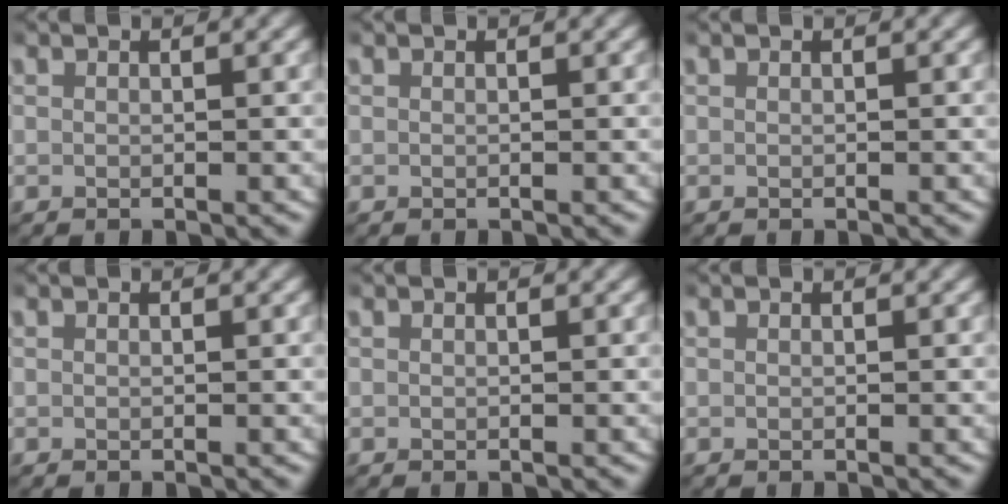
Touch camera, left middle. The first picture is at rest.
{"total": 0.0}
{"total": 0.0}
{"total": 0.0}
{"total": 0.0}
{"total": 0.0}